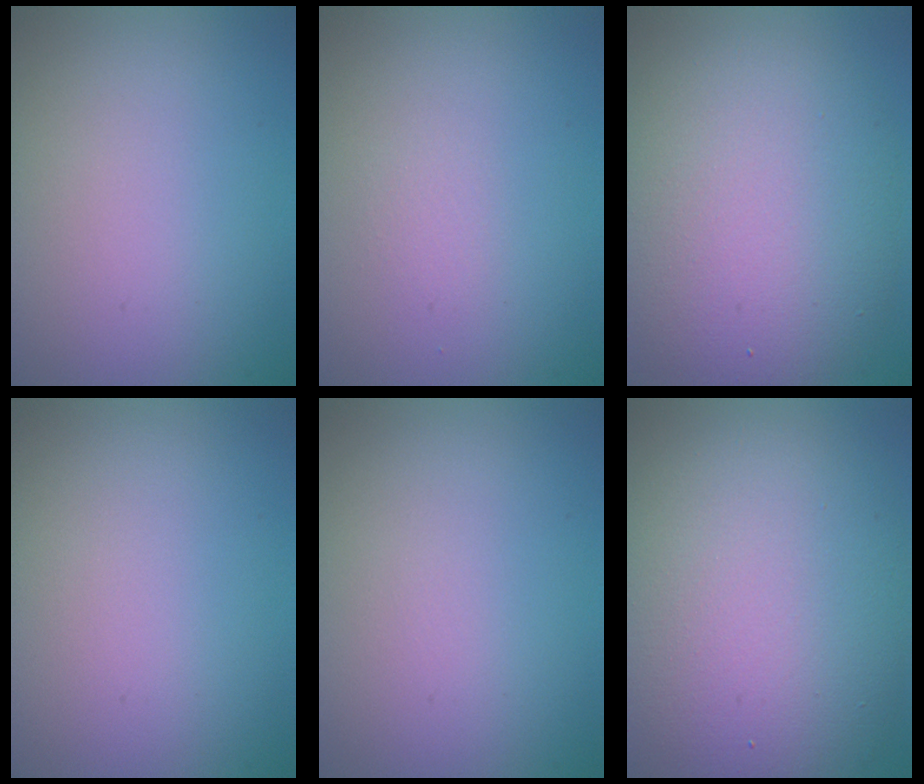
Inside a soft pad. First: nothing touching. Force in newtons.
{"total": 0.6, "press": 0.6, "slide": 0.0}
{"total": 10.2, "press": 10.2, "slide": 0.5}
{"total": 0.0}
{"total": 0.0}
{"total": 12.5, "press": 12.4, "slide": 1.2}